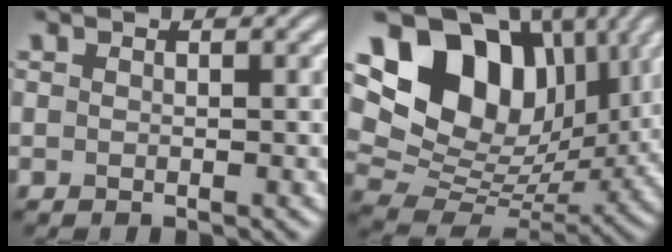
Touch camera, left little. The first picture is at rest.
{"total": 15.3, "force": [7.1, 10.1, 9.0], "torque": [-0.172, 0.040, 0.124]}